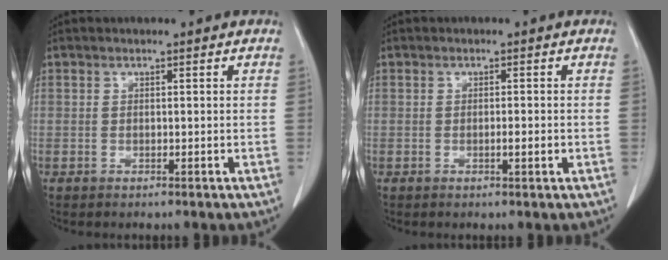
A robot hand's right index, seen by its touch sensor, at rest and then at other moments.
{"total": 1.6, "force": [-0.4, 0.2, 1.5], "torque": [-0.027, -0.002, -0.004]}